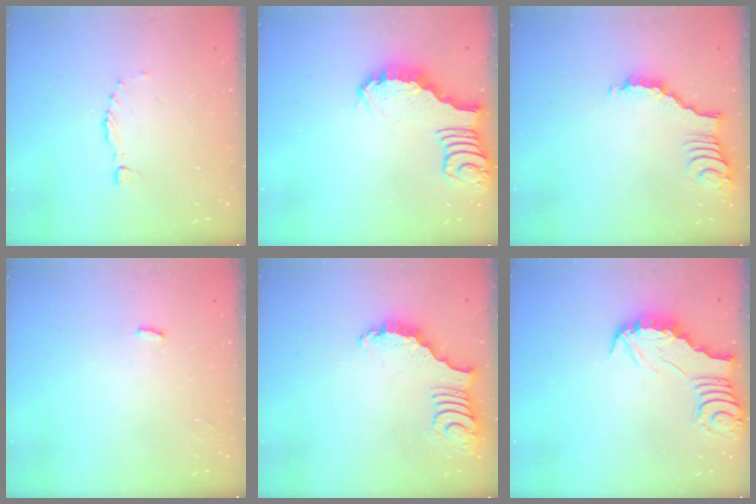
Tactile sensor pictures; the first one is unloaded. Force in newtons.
{"total": 2.1, "press": 2.1, "slide": 0.2}
{"total": 2.5, "press": 2.4, "slide": 0.4}
{"total": 3.3, "press": 3.3, "slide": 0.1}
{"total": 3.2, "press": 3.1, "slide": 0.7}
{"total": 2.5, "press": 2.5, "slide": 0.2}